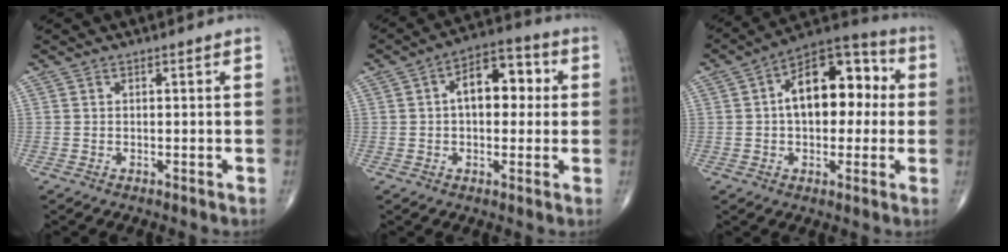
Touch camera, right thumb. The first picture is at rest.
{"total": 10.6, "force": [1.5, 6.3, 8.4], "torque": [-0.100, 0.027, 0.015]}
{"total": 15.9, "force": [1.7, 9.4, 12.7], "torque": [-0.157, 0.038, 0.016]}